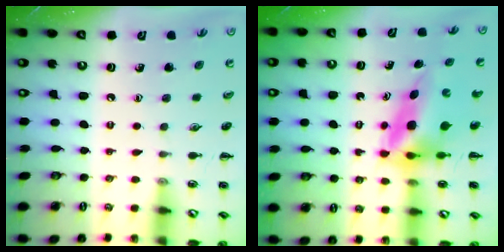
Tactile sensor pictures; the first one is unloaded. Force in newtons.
{"total": 6.0, "press": 5.8, "slide": 1.6}